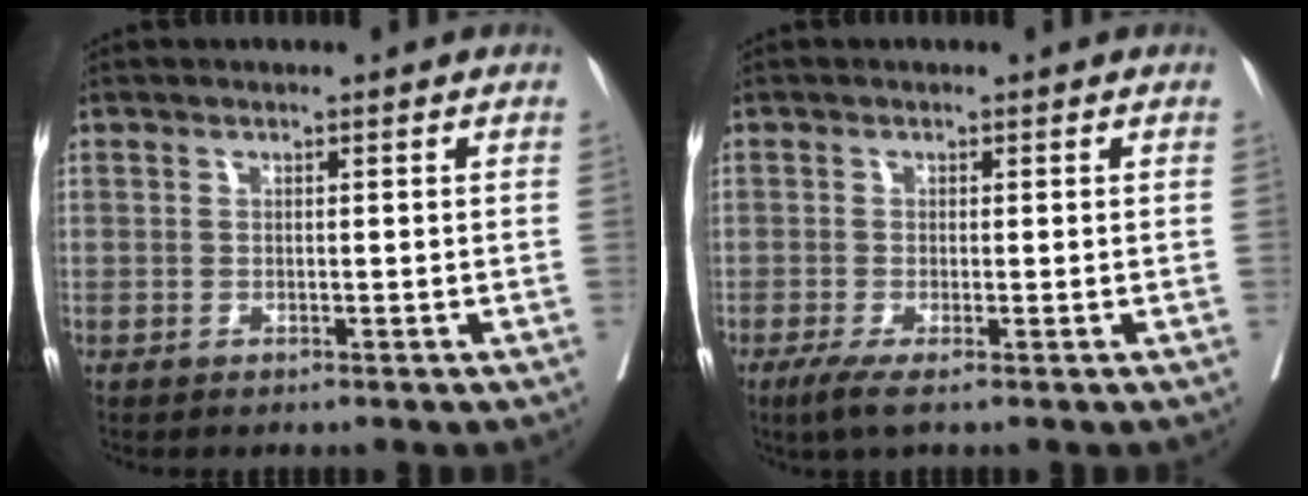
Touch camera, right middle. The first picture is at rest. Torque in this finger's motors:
{"motor_torque": [0.54, -0.32, 0.02, 0.04]}